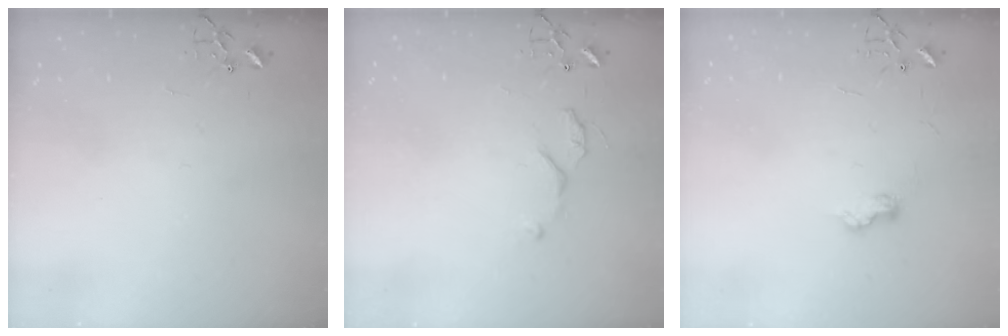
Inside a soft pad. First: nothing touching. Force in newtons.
{"total": 5.5, "press": 5.5, "slide": 0.7}
{"total": 6.3, "press": 6.3, "slide": 0.8}